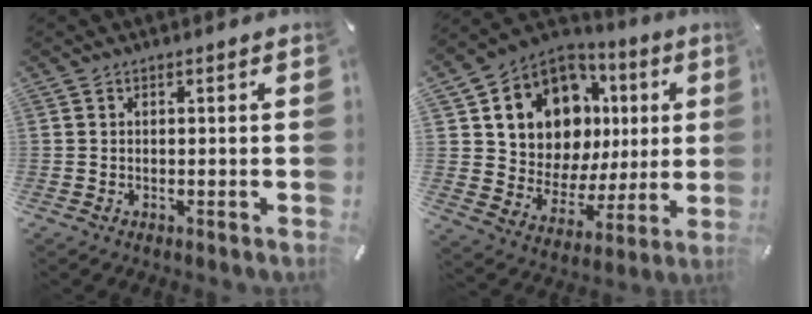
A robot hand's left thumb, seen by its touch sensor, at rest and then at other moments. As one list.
[{"total": 12.5, "force": [5.3, 10.2, 4.7], "torque": [-0.083, -0.057, 0.104]}]